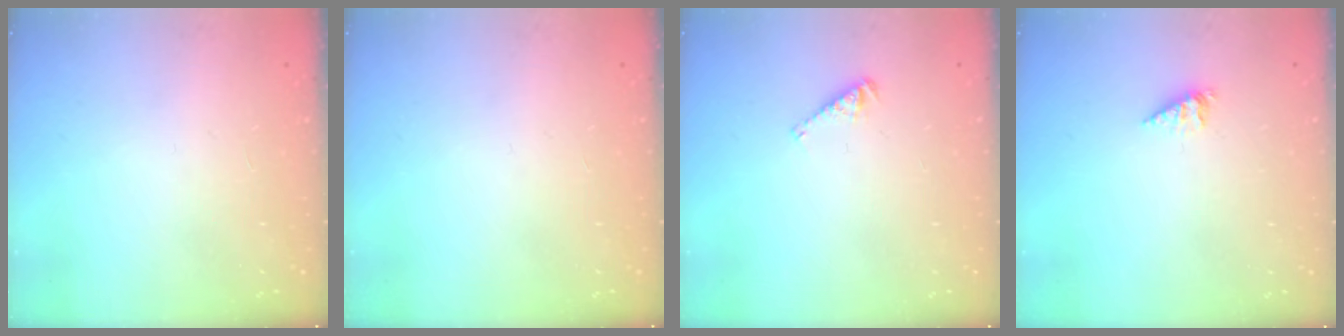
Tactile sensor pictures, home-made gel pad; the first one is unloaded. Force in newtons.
{"total": 0.0}
{"total": 4.0, "press": 4.0, "slide": 0.2}
{"total": 2.1, "press": 2.1, "slide": 0.3}